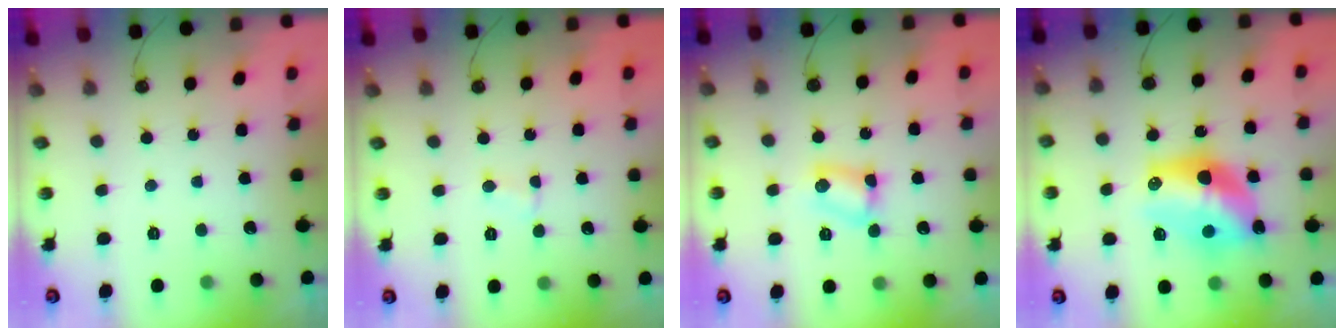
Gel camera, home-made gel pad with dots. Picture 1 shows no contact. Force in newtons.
{"total": 2.3, "press": 2.3, "slide": 0.2}
{"total": 5.7, "press": 4.5, "slide": 3.6}
{"total": 15.6, "press": 15.0, "slide": 4.3}